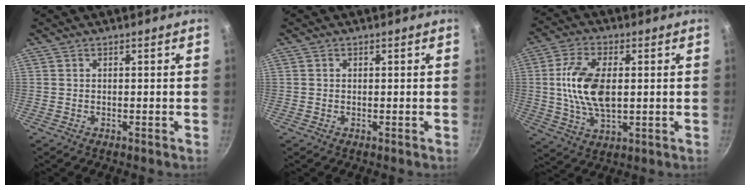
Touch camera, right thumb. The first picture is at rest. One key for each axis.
{"total": 0.0}
{"total": 12.5, "fx": 1.0, "fy": 6.7, "fz": 10.5, "tx": -0.196, "ty": 0.005, "tz": 0.019}